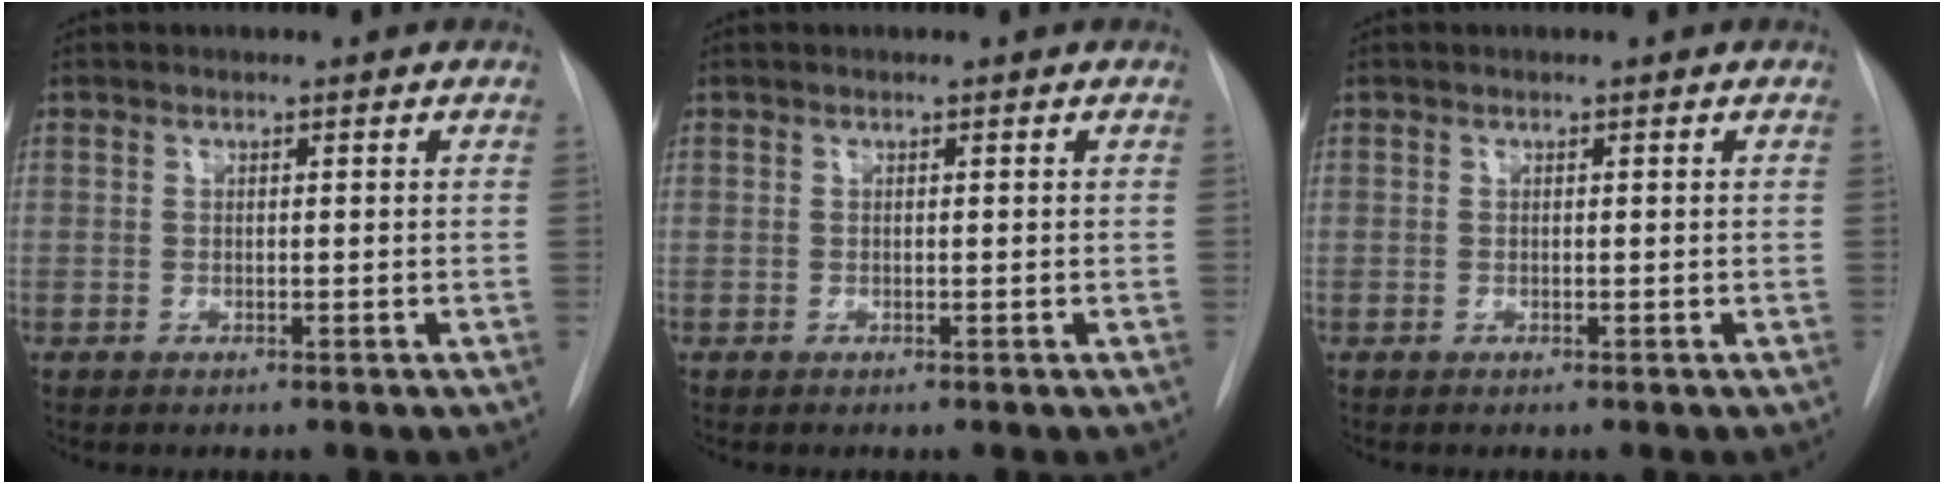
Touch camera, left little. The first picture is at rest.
{"total": 0.0}
{"total": 0.0}